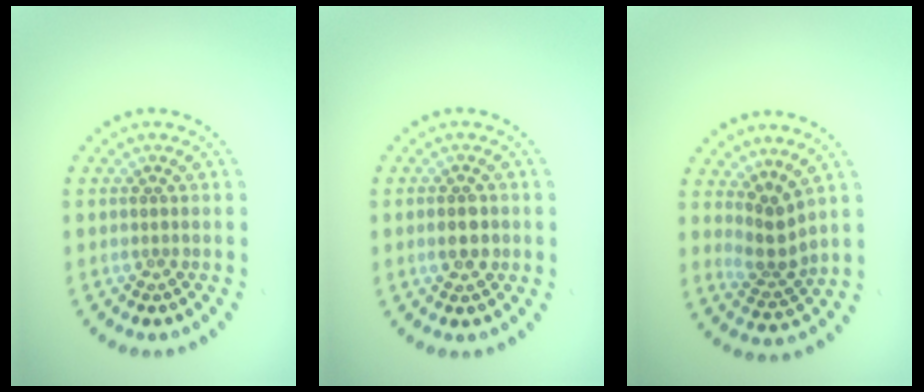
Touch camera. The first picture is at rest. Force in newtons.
{"total": 2.0, "press": 2.0, "slide": 0.2}
{"total": 2.8, "press": 1.9, "slide": 2.0}